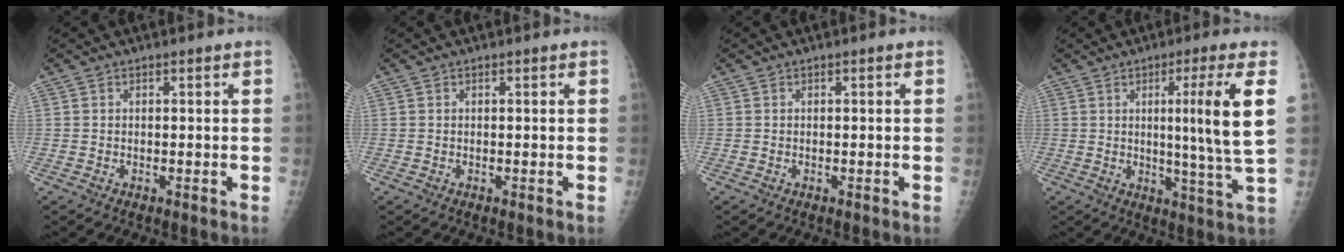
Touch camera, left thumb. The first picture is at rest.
{"total": 0.0}
{"total": 0.0}
{"total": 12.4, "force": [2.8, -1.1, 12.0], "torque": [-0.193, -0.030, 0.042]}